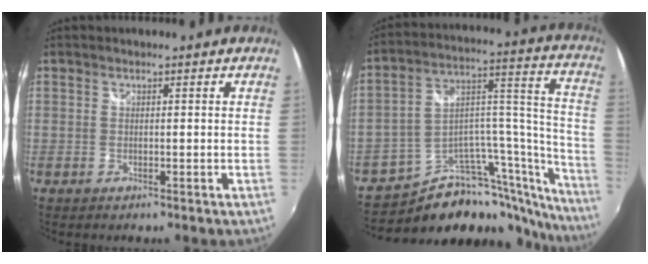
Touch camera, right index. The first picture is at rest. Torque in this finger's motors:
{"motor_torque": [-0.81, -0.48, -0.56, -0.21]}